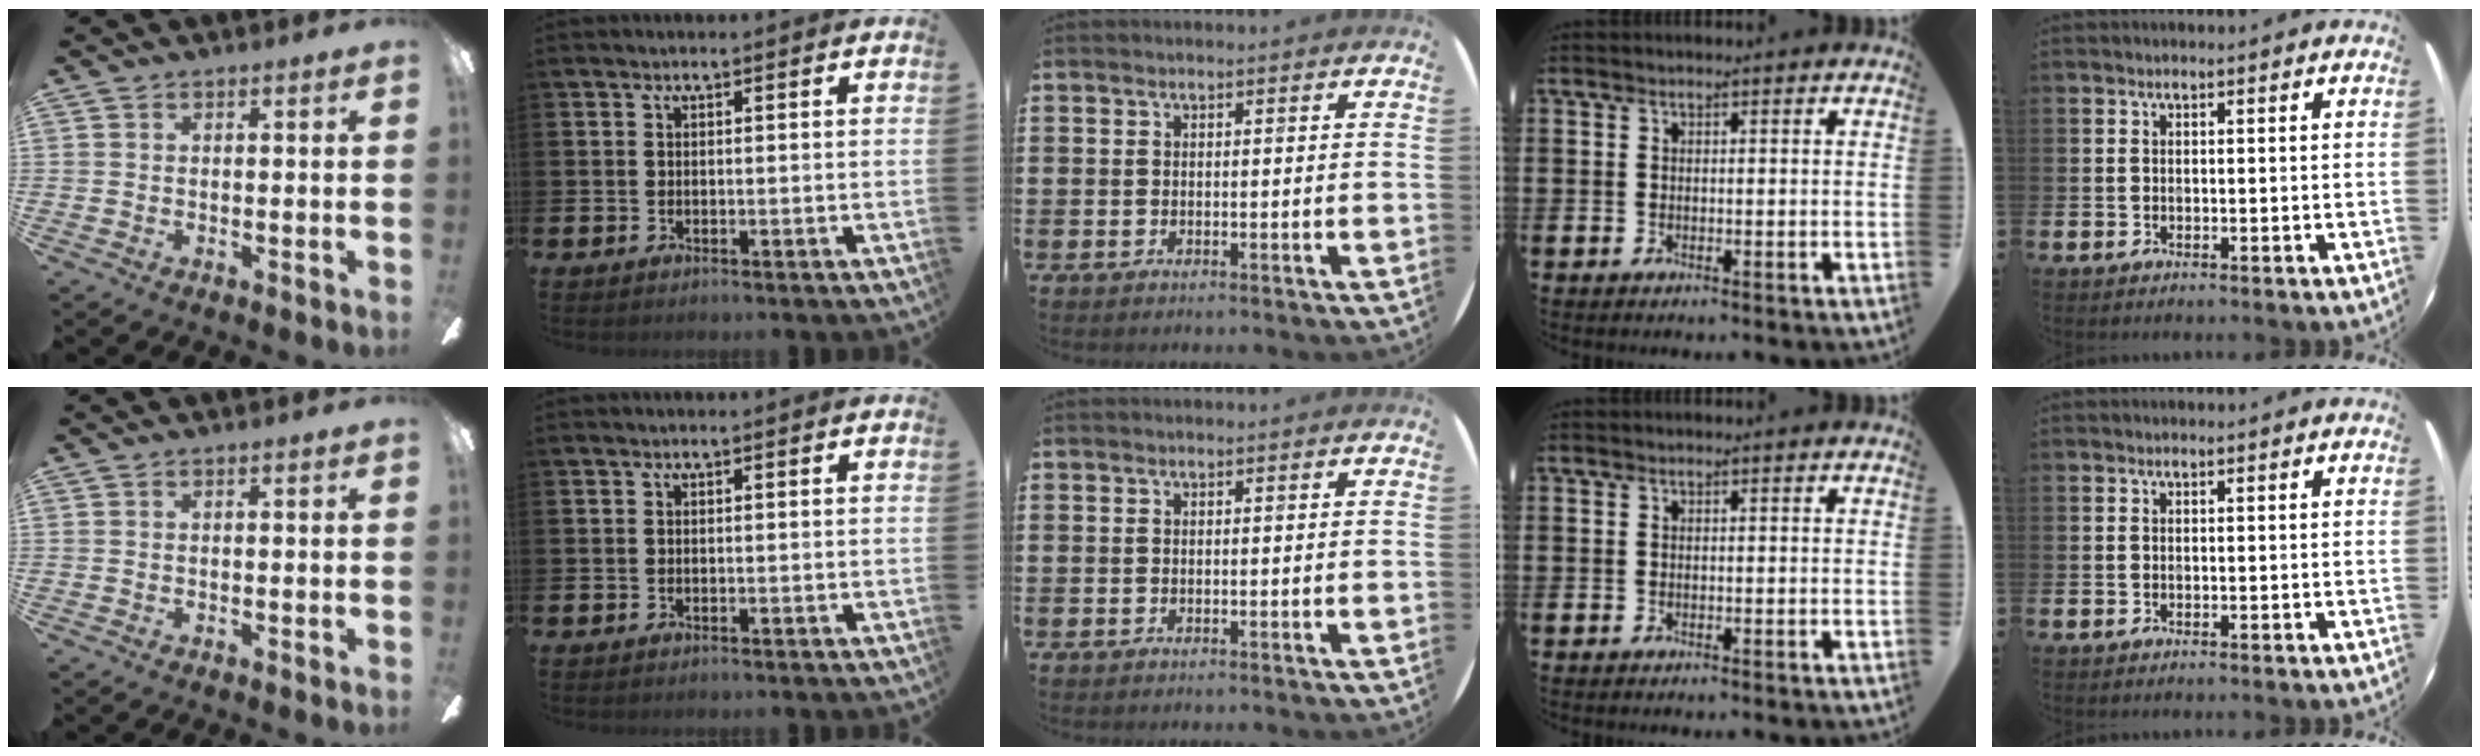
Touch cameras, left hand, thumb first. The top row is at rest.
{}